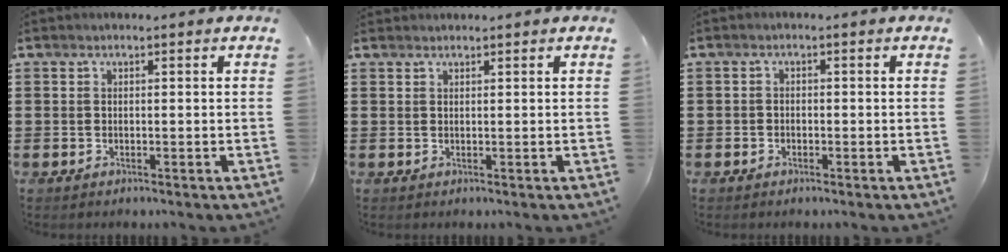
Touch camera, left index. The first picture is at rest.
{"total": 0.7, "force": [0.7, 0.1, 0.0], "torque": [-0.003, -0.001, 0.015]}
{"total": 1.1, "force": [-0.9, 0.6, 0.1], "torque": [-0.006, 0.001, -0.019]}